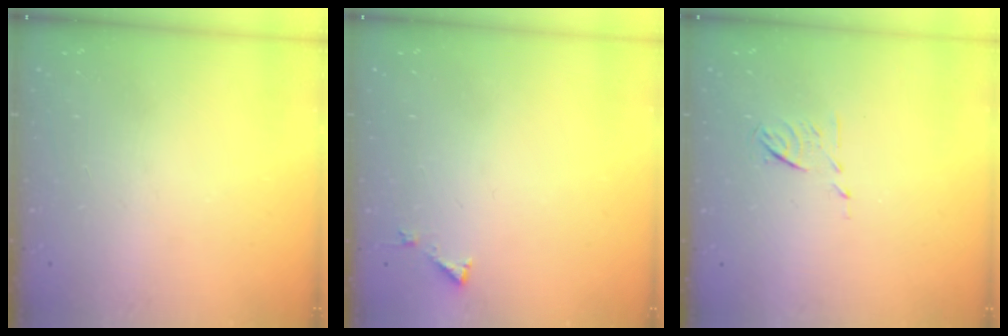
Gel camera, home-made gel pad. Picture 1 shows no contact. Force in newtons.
{"total": 3.0, "press": 3.0, "slide": 0.2}
{"total": 5.5, "press": 5.4, "slide": 1.1}